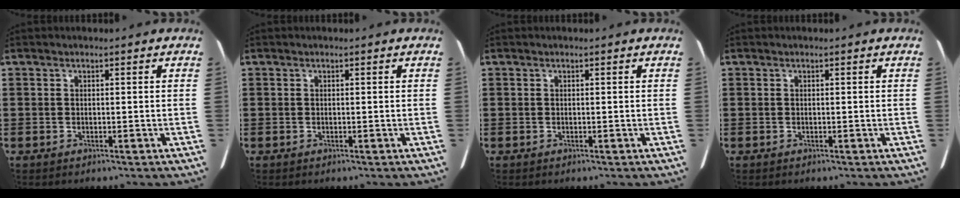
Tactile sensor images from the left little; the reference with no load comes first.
{"total": 0.0}
{"total": 0.0}
{"total": 0.0}